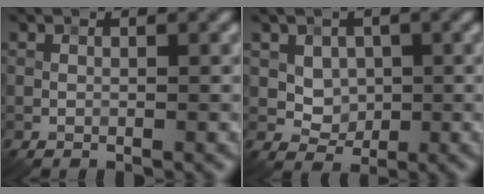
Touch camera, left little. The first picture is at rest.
{"total": 2.5, "force": [0.7, 2.1, 1.2], "torque": [-0.023, -0.009, 0.021]}